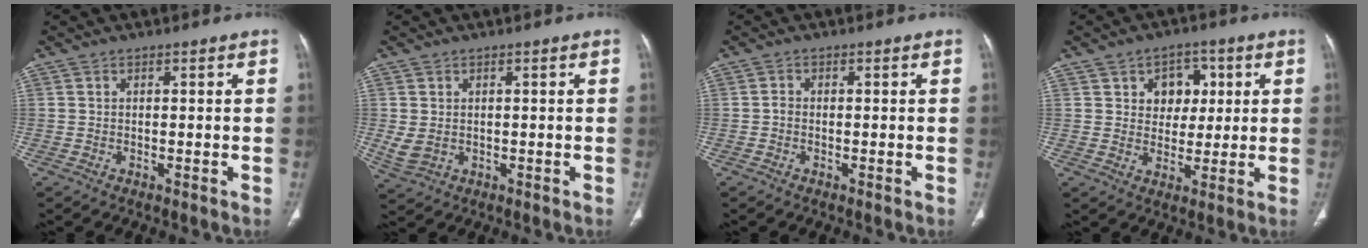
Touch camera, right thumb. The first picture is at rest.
{"total": 3.7, "force": [0.1, 2.9, 2.2], "torque": [-0.052, -0.004, 0.014]}
{"total": 0.9, "force": [-0.3, 0.7, 0.5], "torque": [-0.009, 0.001, -0.011]}
{"total": 7.4, "force": [2.3, 5.8, 3.9], "torque": [-0.014, -0.004, 0.032]}